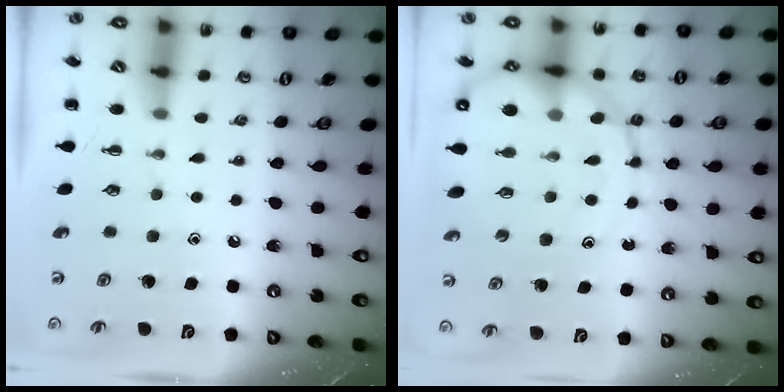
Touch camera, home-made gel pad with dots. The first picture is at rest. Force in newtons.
{"total": 16.1, "press": 15.7, "slide": 3.6}